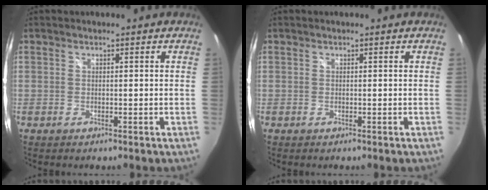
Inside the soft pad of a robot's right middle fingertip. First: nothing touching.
{"total": 0.0}